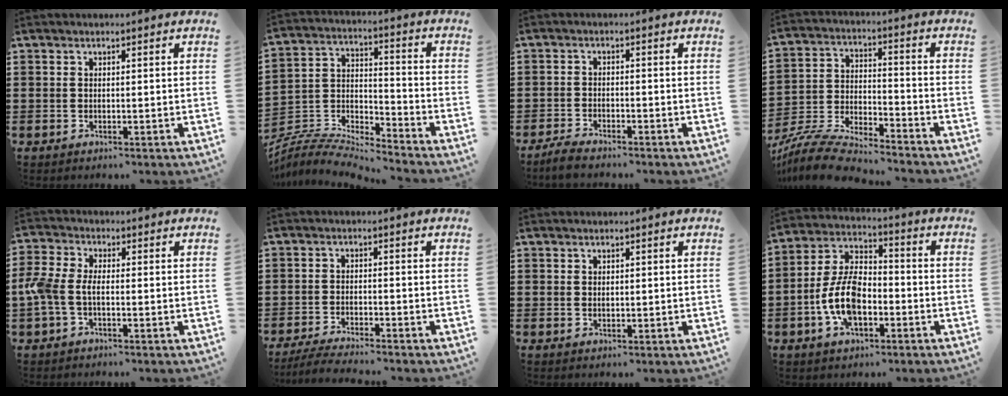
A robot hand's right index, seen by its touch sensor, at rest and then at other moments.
{"total": 6.9, "force": [-6.8, 0.6, 1.2], "torque": [-0.039, -0.008, -0.142]}
{"total": 2.5, "force": [-2.5, 0.1, 0.4], "torque": [-0.011, 0.005, -0.050]}
{"total": 8.4, "force": [-8.0, 0.7, 2.4], "torque": [-0.066, 0.002, -0.164]}
{"total": 4.4, "force": [-1.1, 2.3, 3.6], "torque": [-0.107, -0.010, -0.033]}
{"total": 3.6, "force": [-3.5, -0.3, 0.7], "torque": [-0.019, -0.007, -0.071]}
{"total": 0.5, "force": [0.4, 0.4, 0.2], "torque": [-0.005, 0.002, 0.007]}
{"total": 9.7, "force": [-3.0, 5.4, 7.5], "torque": [-0.175, 0.004, -0.061]}